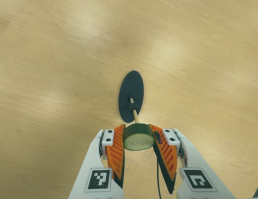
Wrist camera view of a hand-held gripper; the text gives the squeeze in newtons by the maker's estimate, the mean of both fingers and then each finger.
{"total": 11.8, "left": 11.2, "right": 12.4}